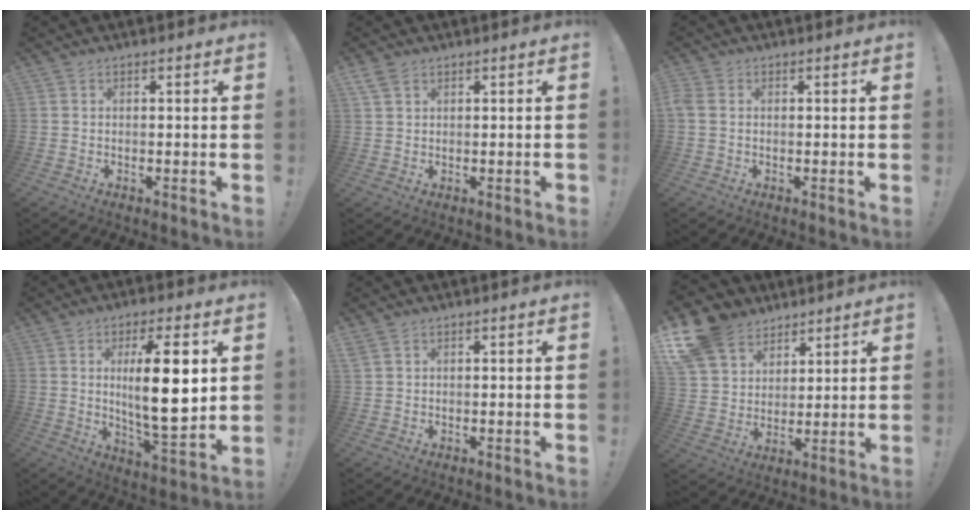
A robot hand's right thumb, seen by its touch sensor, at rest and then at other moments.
{"total": 2.9, "force": [1.6, 1.5, 1.9], "torque": [-0.040, -0.002, 0.032]}
{"total": 2.6, "force": [0.3, 1.9, 1.6], "torque": [-0.039, 0.005, 0.006]}
{"total": 16.2, "force": [3.1, 4.1, 15.3], "torque": [-0.248, -0.019, 0.034]}
{"total": 1.6, "force": [1.0, 0.7, 1.0], "torque": [-0.021, -0.001, 0.021]}
{"total": 13.6, "force": [8.7, 9.6, 4.2], "torque": [-0.080, -0.055, 0.172]}